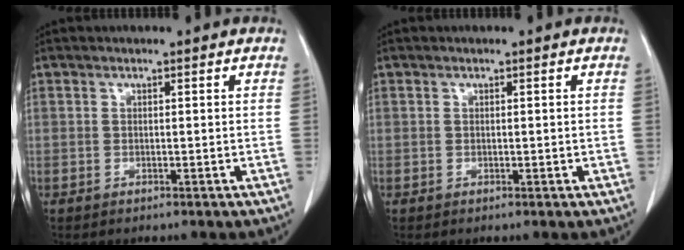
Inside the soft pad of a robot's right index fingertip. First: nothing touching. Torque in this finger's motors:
{"motor_torque": [-0.05, 0.04, 0.00, 0.03]}